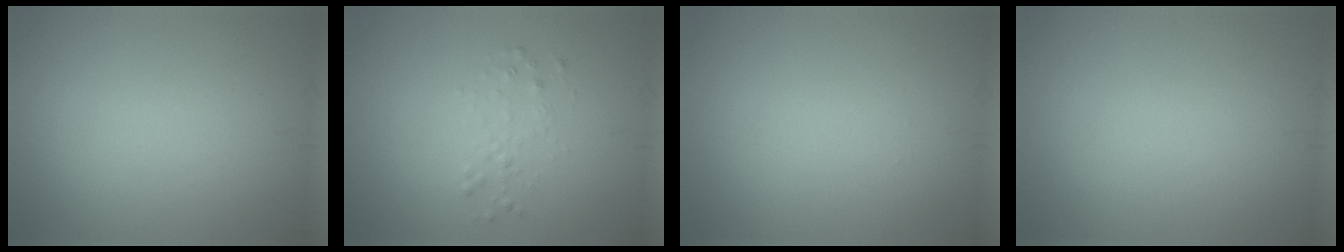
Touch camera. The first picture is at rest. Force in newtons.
{"total": 1.1, "press": 1.1, "slide": 0.1}
{"total": 0.0}
{"total": 0.0}